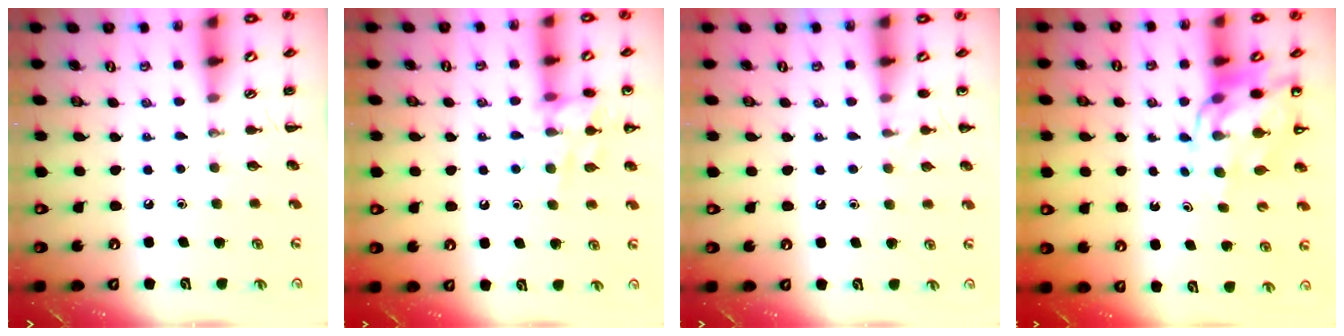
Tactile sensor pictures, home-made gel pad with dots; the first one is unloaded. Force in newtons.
{"total": 12.6, "press": 12.5, "slide": 1.8}
{"total": 5.7, "press": 5.5, "slide": 1.6}
{"total": 11.6, "press": 11.1, "slide": 3.4}